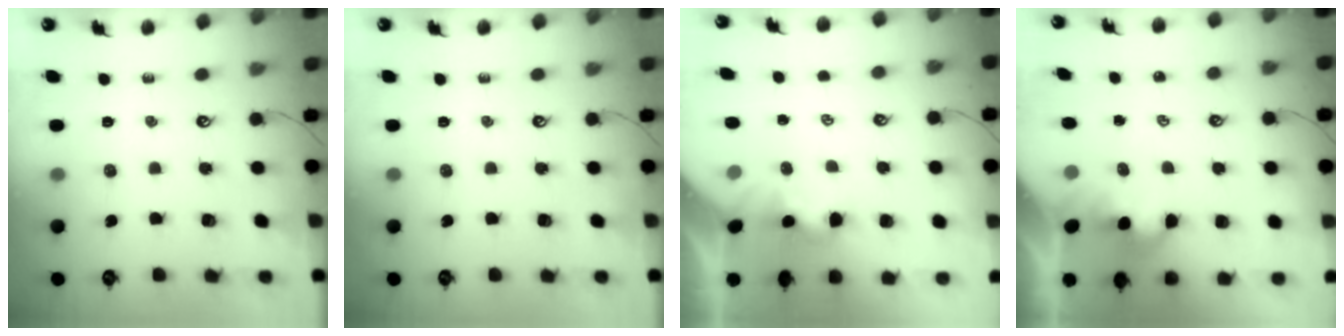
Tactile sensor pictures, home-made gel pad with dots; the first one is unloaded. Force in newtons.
{"total": 0.0}
{"total": 1.9, "press": 1.8, "slide": 0.5}
{"total": 2.1, "press": 2.1, "slide": 0.4}